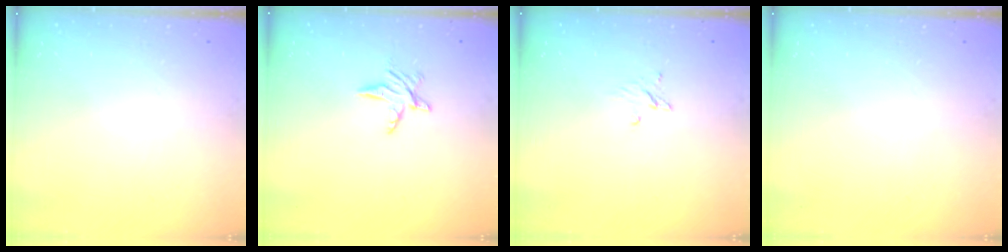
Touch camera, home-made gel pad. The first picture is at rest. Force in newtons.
{"total": 5.8, "press": 5.7, "slide": 0.6}
{"total": 2.4, "press": 2.4, "slide": 0.2}
{"total": 0.0}